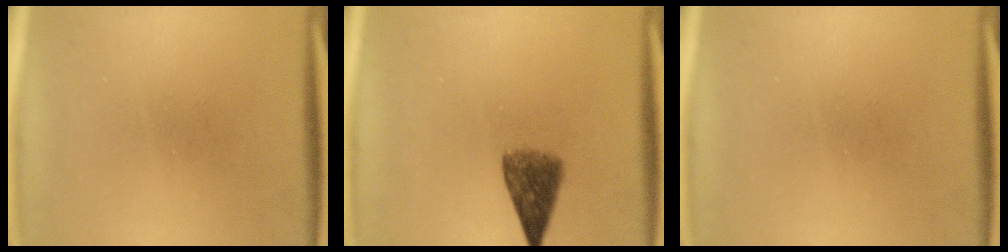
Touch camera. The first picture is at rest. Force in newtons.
{"total": 5.5}
{"total": 0.0}